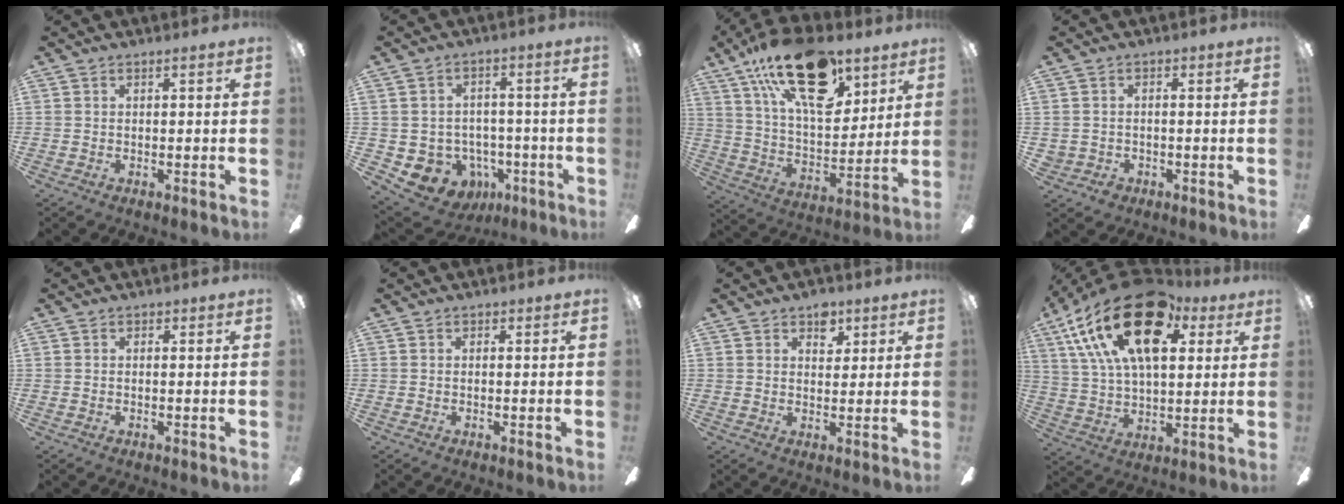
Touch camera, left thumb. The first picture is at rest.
{"total": 7.9, "force": [-3.3, 6.8, 2.3], "torque": [-0.057, 0.021, -0.051]}
{"total": 25.3, "force": [15.1, 12.0, 16.3], "torque": [-0.270, -0.075, 0.262]}
{"total": 2.6, "force": [-0.6, 2.5, 0.4], "torque": [-0.009, 0.007, -0.011]}
{"total": 0.0}
{"total": 0.0}
{"total": 5.4, "force": [3.3, 3.4, 2.6], "torque": [-0.019, -0.010, 0.052]}
{"total": 26.0, "force": [13.2, 13.2, 18.0], "torque": [-0.324, -0.052, 0.225]}